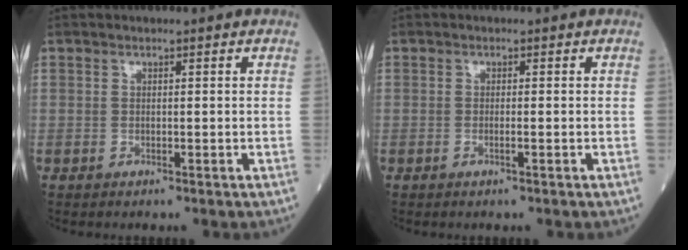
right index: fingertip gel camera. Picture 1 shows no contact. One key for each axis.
{"total": 0.8, "fx": -0.4, "fy": -0.2, "fz": 0.7, "tx": -0.015, "ty": 0.000, "tz": -0.007}